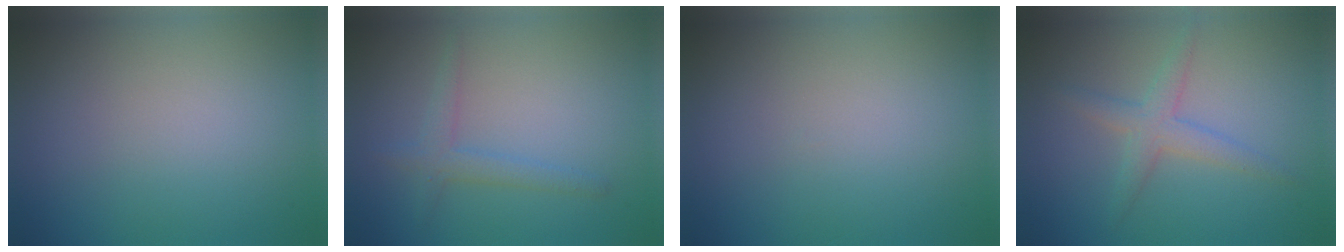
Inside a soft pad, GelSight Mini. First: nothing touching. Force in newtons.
{"total": 2.0, "press": 2.0, "slide": 0.1}
{"total": 0.0}
{"total": 2.5, "press": 2.5, "slide": 0.0}